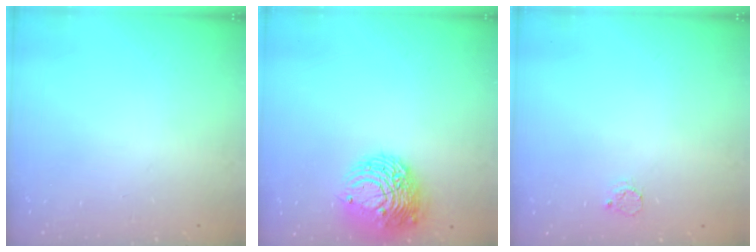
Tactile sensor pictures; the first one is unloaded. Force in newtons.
{"total": 11.0, "press": 10.9, "slide": 1.6}
{"total": 3.4, "press": 3.4, "slide": 0.3}